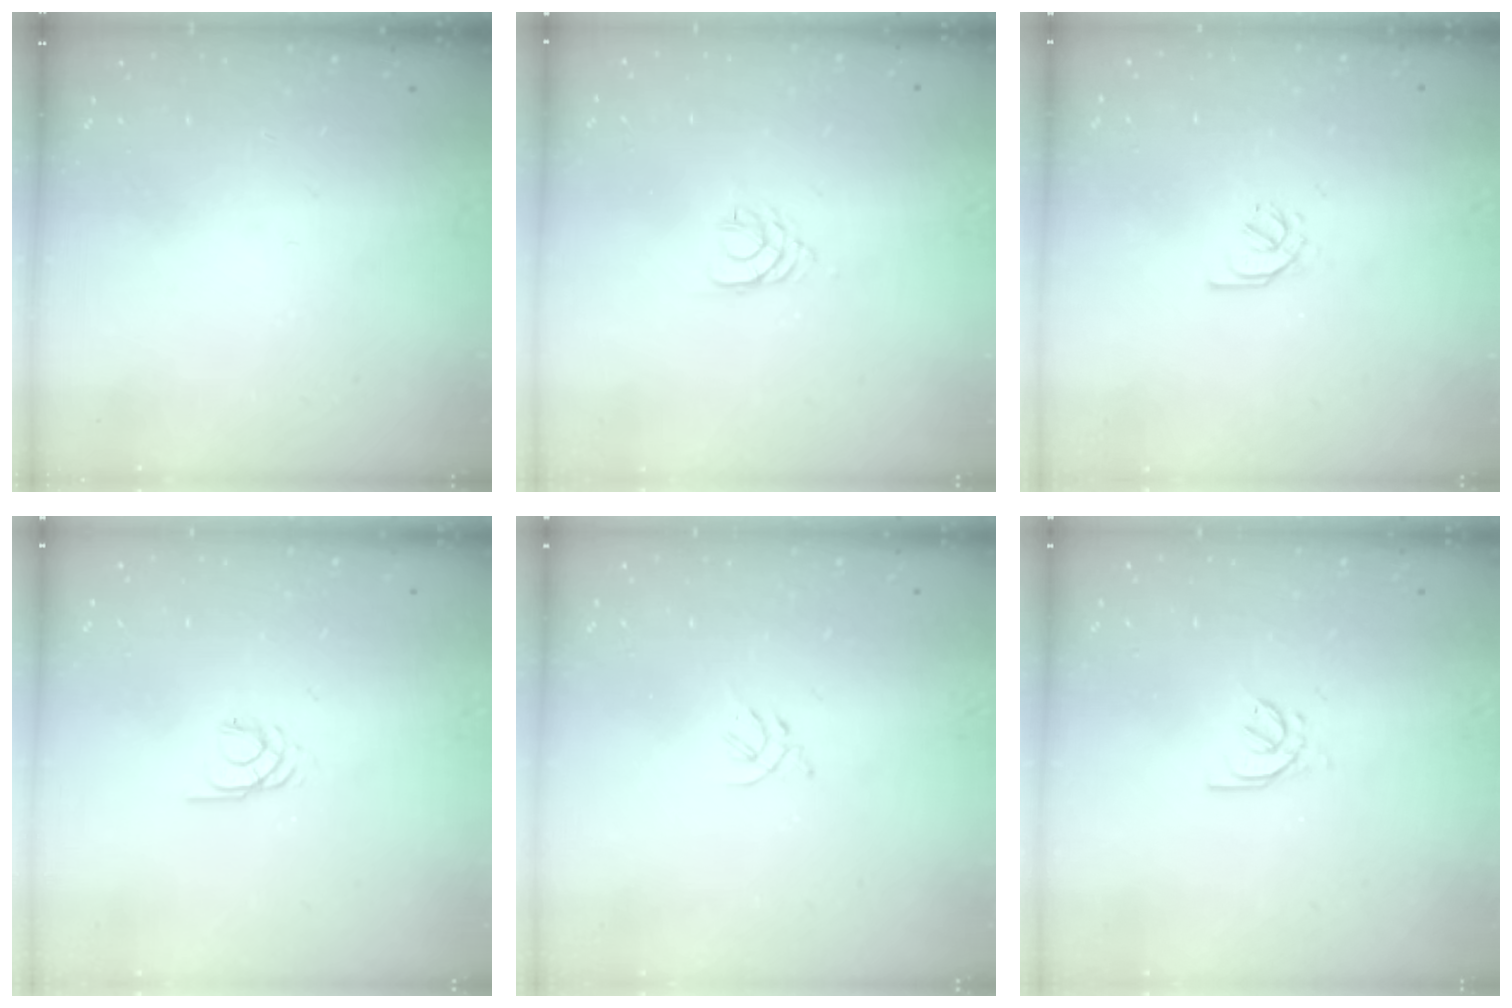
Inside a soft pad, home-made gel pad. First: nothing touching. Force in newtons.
{"total": 2.4, "press": 2.3, "slide": 0.4}
{"total": 2.6, "press": 2.5, "slide": 0.7}
{"total": 1.7, "press": 1.7, "slide": 0.3}
{"total": 2.3, "press": 2.2, "slide": 0.6}
{"total": 3.7, "press": 3.6, "slide": 0.7}